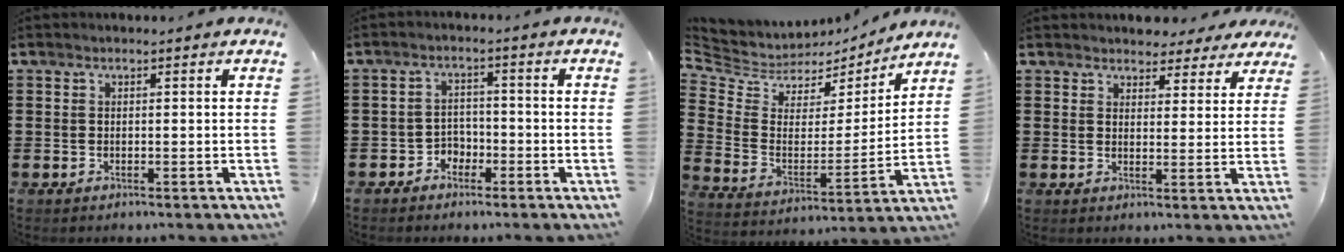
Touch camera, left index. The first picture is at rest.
{"total": 2.7, "force": [-2.0, 1.8, 0.5], "torque": [-0.018, 0.005, -0.045]}
{"total": 5.0, "force": [4.4, 2.4, 0.5], "torque": [-0.047, -0.036, 0.072]}
{"total": 3.8, "force": [3.6, 1.4, 0.2], "torque": [-0.010, -0.006, 0.066]}